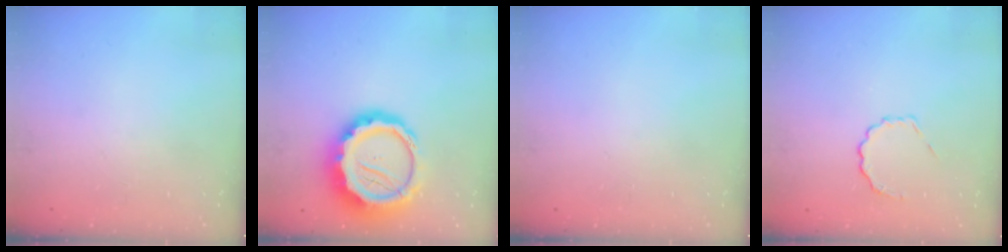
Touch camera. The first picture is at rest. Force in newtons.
{"total": 15.2, "press": 14.8, "slide": 3.3}
{"total": 0.0}
{"total": 3.9, "press": 3.8, "slide": 1.1}